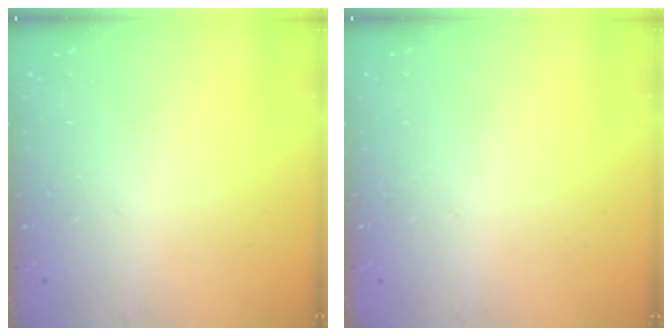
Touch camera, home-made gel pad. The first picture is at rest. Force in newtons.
{"total": 0.0}